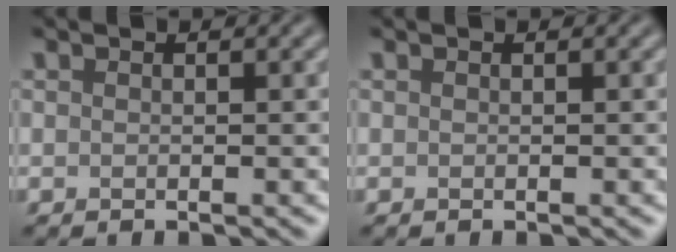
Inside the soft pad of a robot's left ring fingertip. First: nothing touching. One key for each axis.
{"total": 0.0}